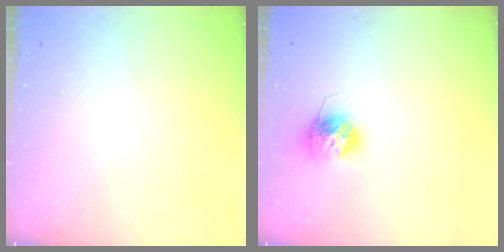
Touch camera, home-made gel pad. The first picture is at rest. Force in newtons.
{"total": 11.9, "press": 11.9, "slide": 1.0}